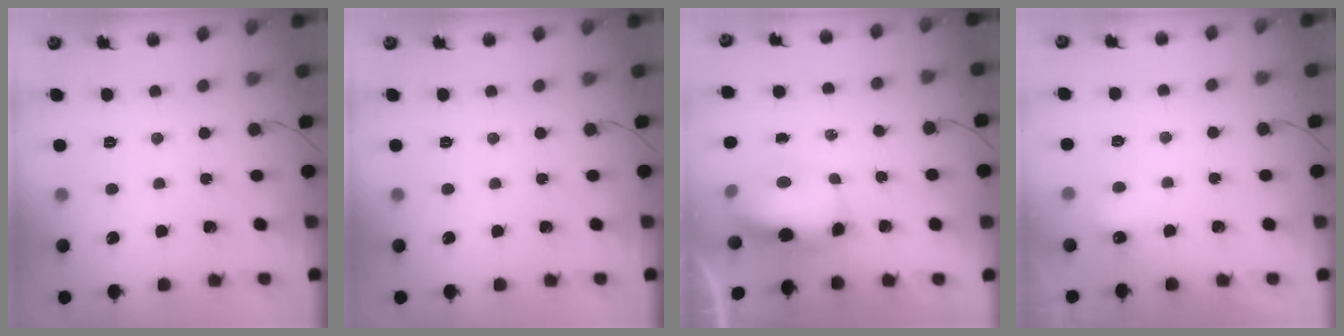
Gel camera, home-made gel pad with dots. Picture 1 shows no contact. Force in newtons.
{"total": 0.0}
{"total": 8.8, "press": 8.7, "slide": 1.4}
{"total": 3.4, "press": 3.3, "slide": 0.8}